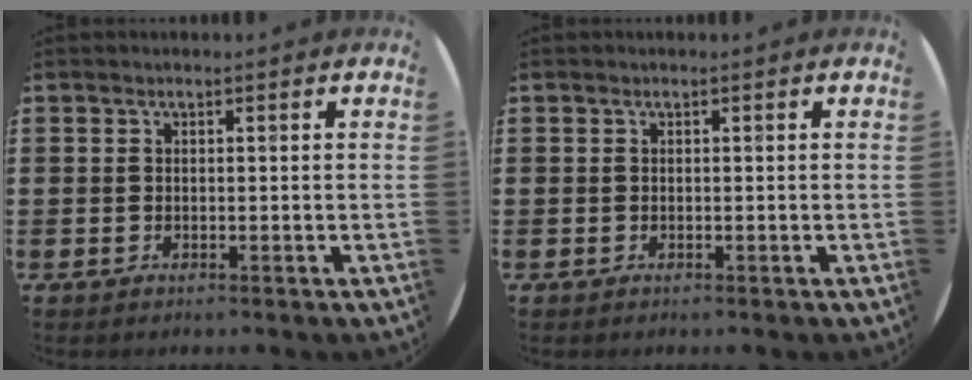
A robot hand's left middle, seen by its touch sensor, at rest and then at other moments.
{"total": 0.0}